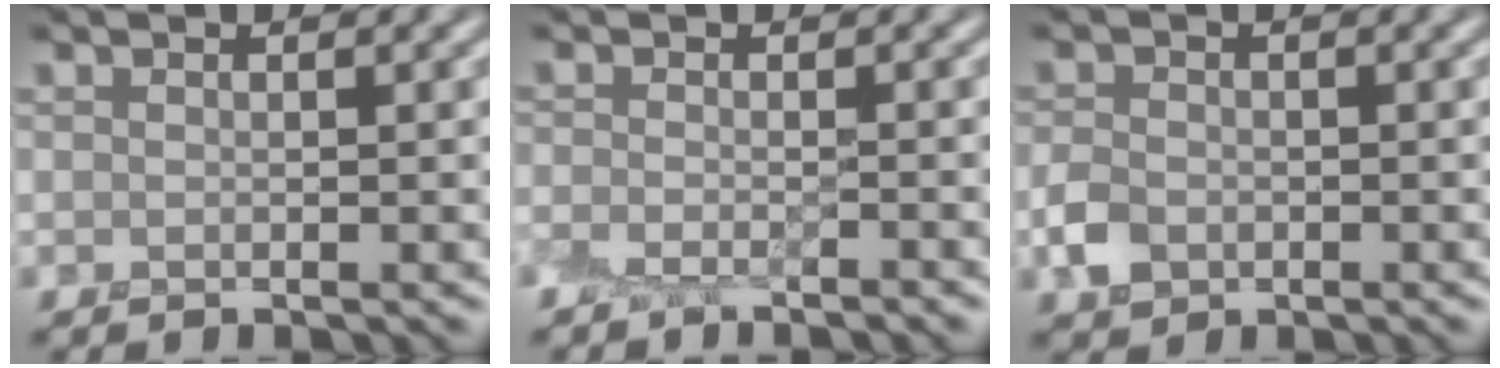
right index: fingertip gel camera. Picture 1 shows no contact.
{"total": 1.9, "force": [-1.8, 0.2, 0.5], "torque": [-0.010, -0.004, -0.039]}
{"total": 2.1, "force": [-0.9, 1.7, 0.9], "torque": [-0.019, 0.001, -0.023]}